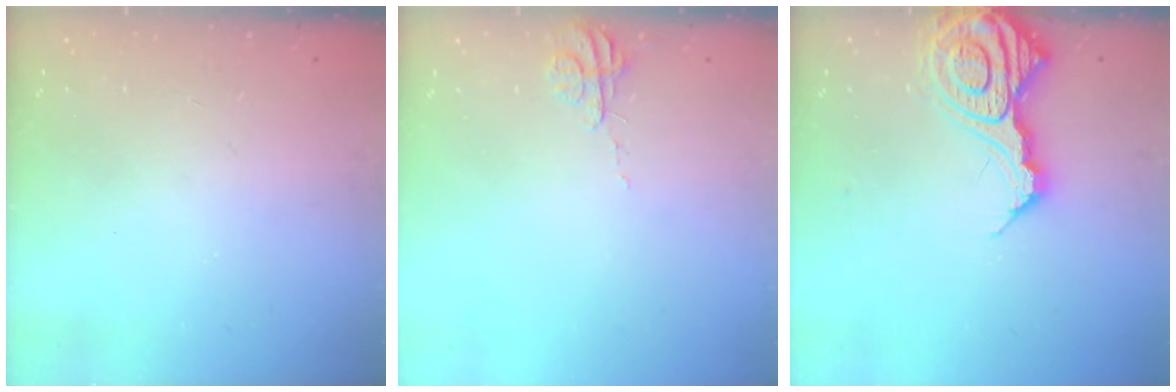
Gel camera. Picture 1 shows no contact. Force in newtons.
{"total": 3.8, "press": 3.8, "slide": 0.3}
{"total": 17.2, "press": 17.1, "slide": 2.0}